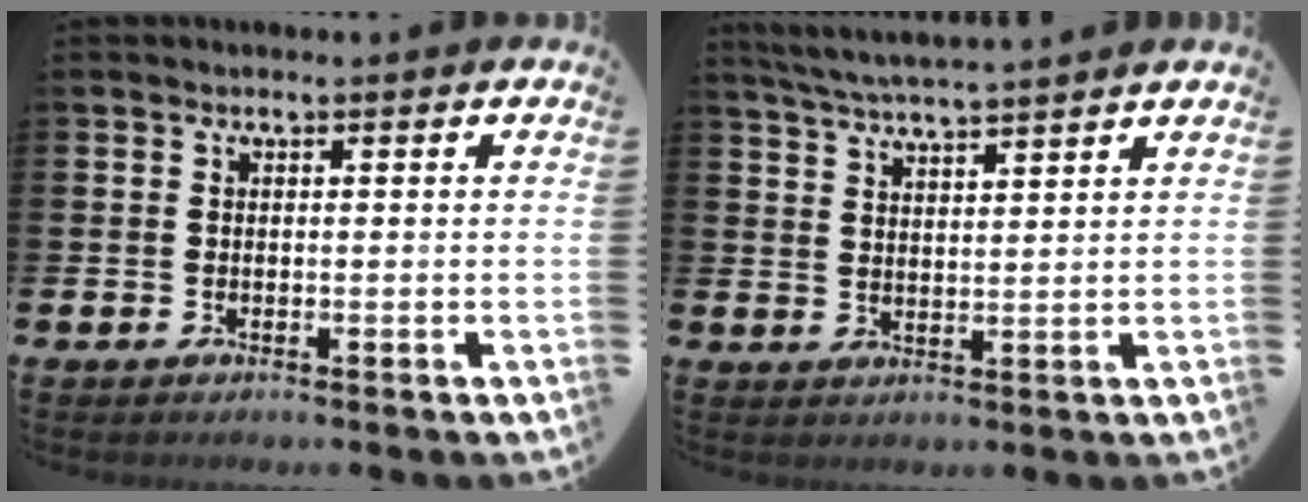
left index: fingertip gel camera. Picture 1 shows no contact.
{"total": 4.7, "force": [4.6, -0.3, 0.9], "torque": [-0.035, -0.021, 0.083]}